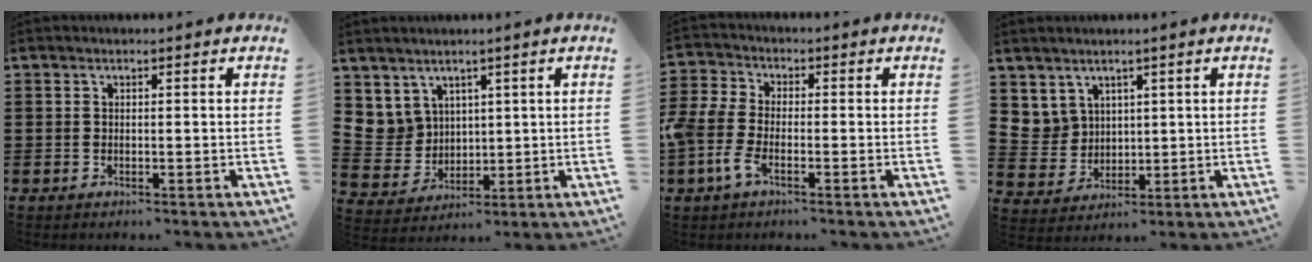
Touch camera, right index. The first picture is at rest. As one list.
[{"total": 5.8, "force": [3.2, 4.8, 0.5], "torque": [-0.048, -0.006, 0.063]}, {"total": 5.2, "force": [-2.8, 2.4, 3.7], "torque": [-0.107, -0.006, -0.064]}, {"total": 5.1, "force": [3.0, 4.2, 0.4], "torque": [-0.043, 0.001, 0.056]}]